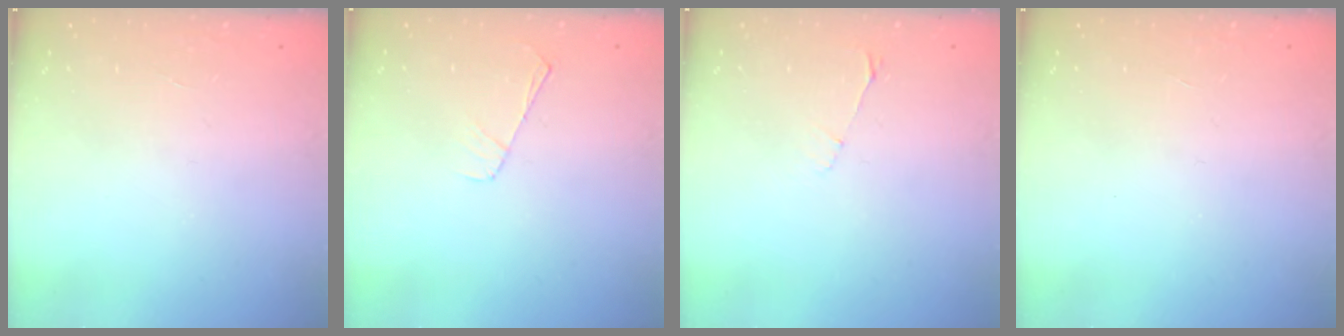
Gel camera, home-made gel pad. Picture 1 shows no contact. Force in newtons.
{"total": 3.9, "press": 3.8, "slide": 0.5}
{"total": 3.2, "press": 3.1, "slide": 0.4}
{"total": 0.0}